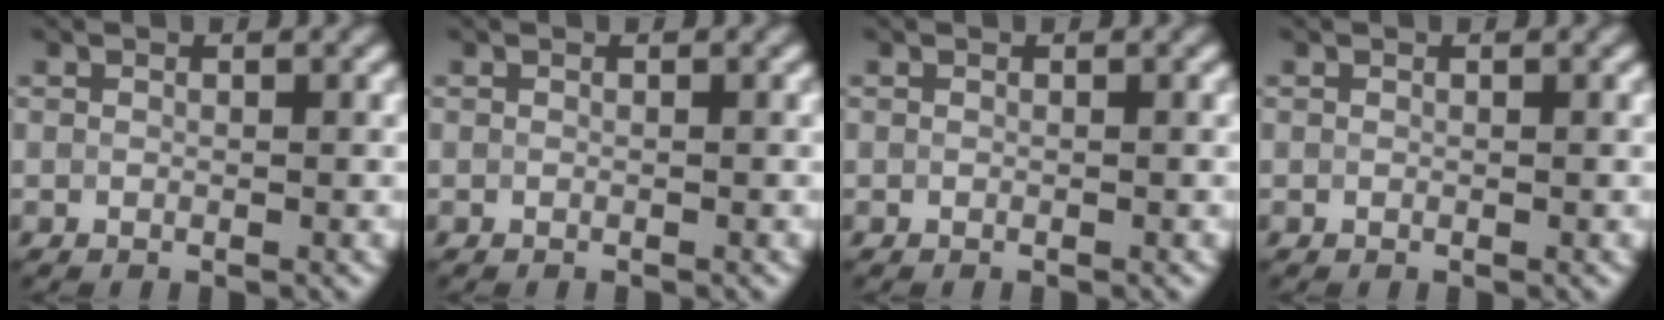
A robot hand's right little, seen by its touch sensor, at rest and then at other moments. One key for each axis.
{"total": 0.0}
{"total": 0.0}
{"total": 0.0}